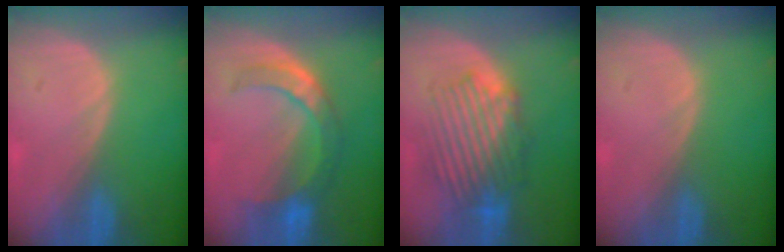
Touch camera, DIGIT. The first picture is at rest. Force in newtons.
{"total": 7.0, "press": 6.9, "slide": 1.4}
{"total": 8.9, "press": 8.6, "slide": 2.4}
{"total": 0.0}